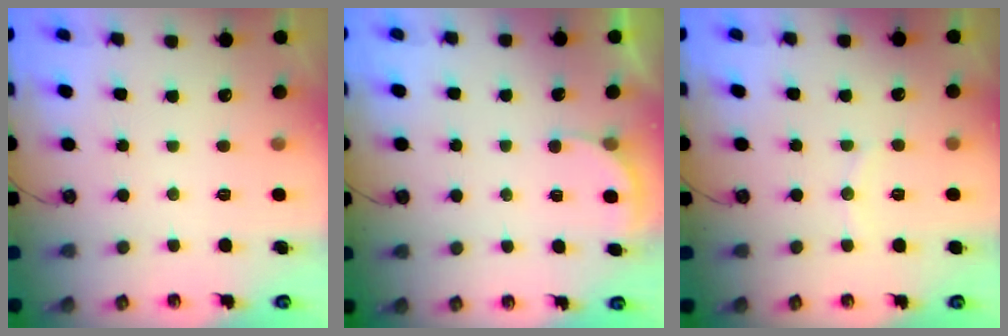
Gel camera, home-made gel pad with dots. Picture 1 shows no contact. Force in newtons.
{"total": 2.1, "press": 2.1, "slide": 0.2}
{"total": 3.6, "press": 3.5, "slide": 0.7}